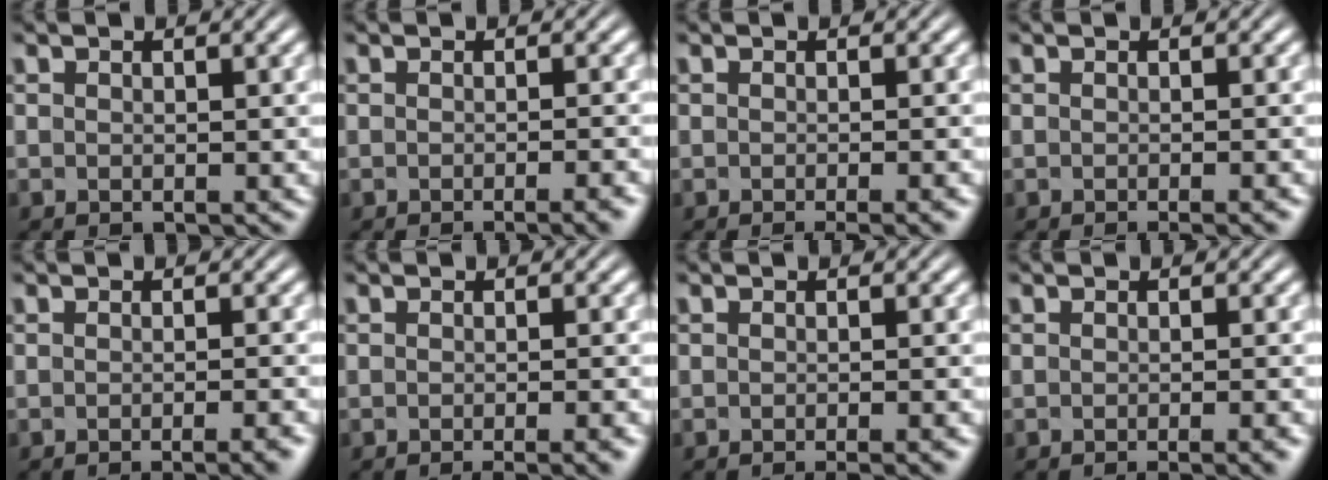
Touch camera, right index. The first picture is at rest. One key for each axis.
{"total": 1.9, "fx": -1.4, "fy": -0.1, "fz": 1.3, "tx": -0.009, "ty": 0.009, "tz": -0.026}
{"total": 2.3, "fx": -1.8, "fy": 0.1, "fz": 1.5, "tx": -0.009, "ty": 0.007, "tz": -0.030}
{"total": 1.6, "fx": -1.2, "fy": -0.1, "fz": 1.1, "tx": -0.005, "ty": 0.007, "tz": -0.022}
{"total": 2.3, "fx": -1.7, "fy": 0.0, "fz": 1.5, "tx": -0.009, "ty": 0.008, "tz": -0.031}
{"total": 2.8, "fx": -2.2, "fy": 0.1, "fz": 1.6, "tx": -0.008, "ty": 0.007, "tz": -0.037}
{"total": 2.0, "fx": -1.6, "fy": 0.0, "fz": 1.2, "tx": -0.005, "ty": 0.008, "tz": -0.029}
{"total": 2.1, "fx": -1.6, "fy": 0.0, "fz": 1.4, "tx": -0.007, "ty": 0.008, "tz": -0.029}